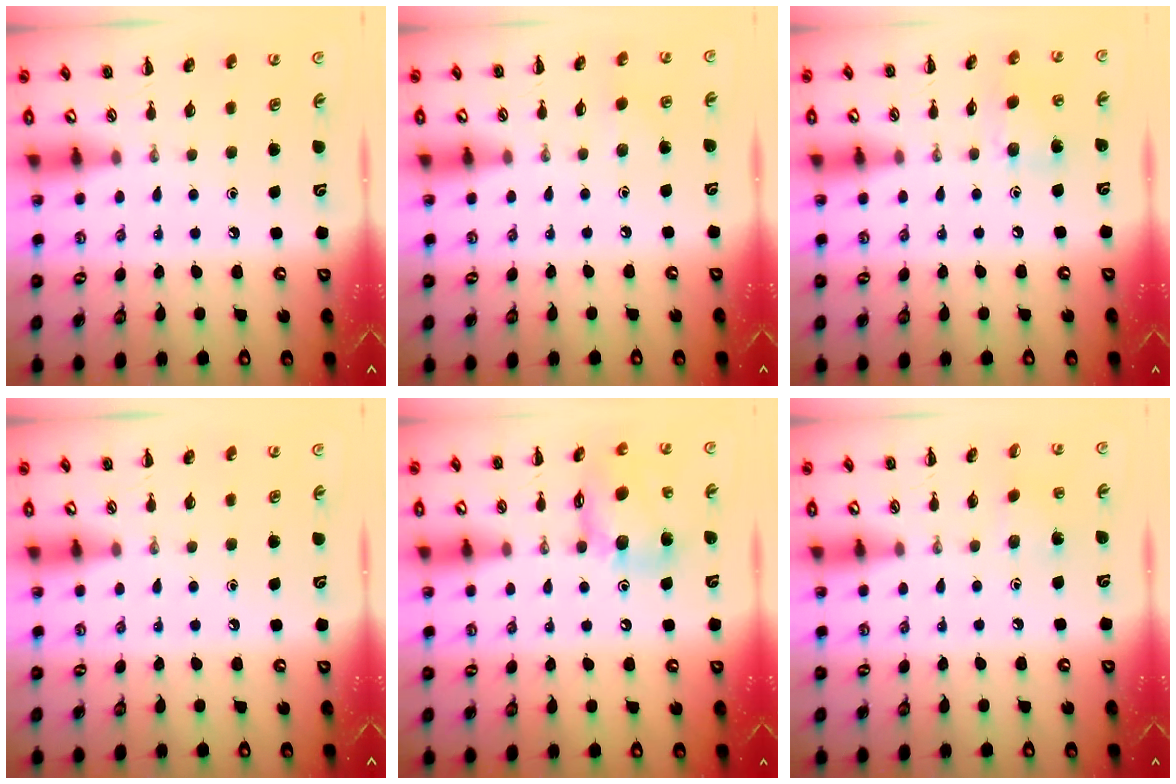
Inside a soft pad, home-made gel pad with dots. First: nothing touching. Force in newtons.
{"total": 2.1, "press": 2.0, "slide": 0.7}
{"total": 6.2, "press": 6.2, "slide": 0.6}
{"total": 0.0}
{"total": 14.4, "press": 14.3, "slide": 2.1}
{"total": 4.9, "press": 4.7, "slide": 1.4}